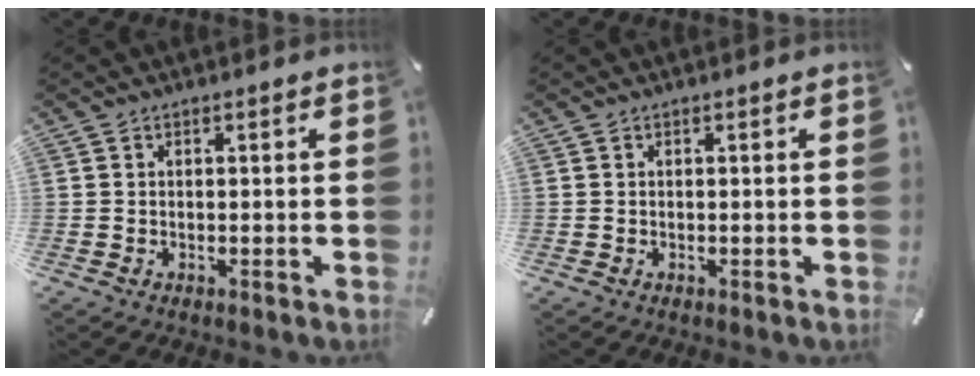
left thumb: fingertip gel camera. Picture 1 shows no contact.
{"total": 0.0}